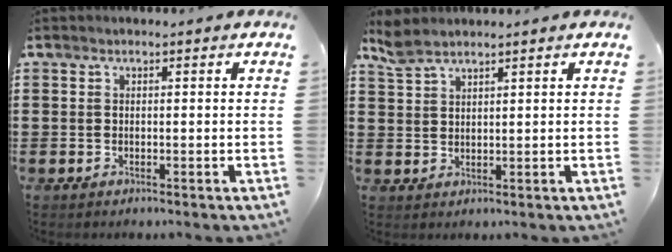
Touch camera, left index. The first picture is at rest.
{"total": 2.8, "force": [2.4, 0.7, 1.2], "torque": [-0.030, 0.002, 0.047]}